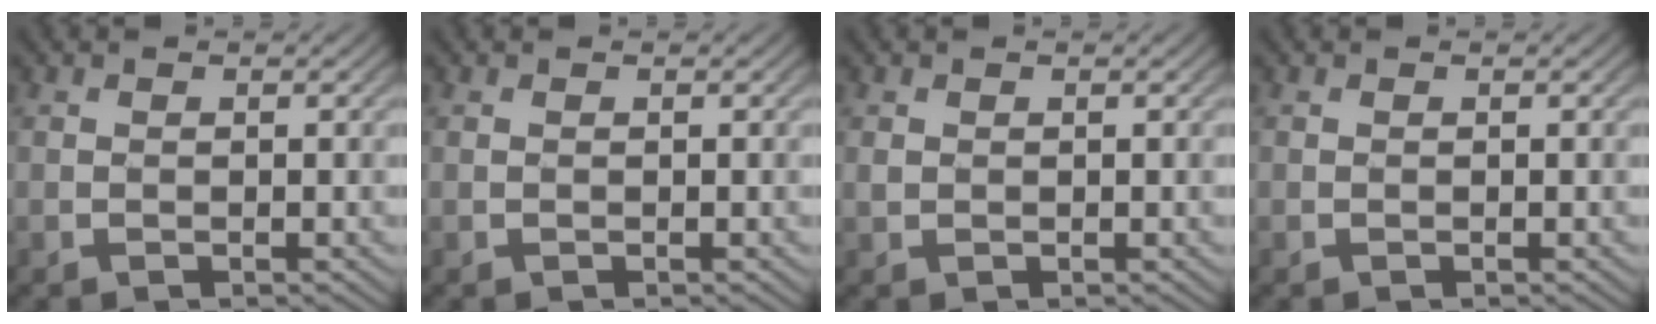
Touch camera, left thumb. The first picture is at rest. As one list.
[{"total": 0.0}, {"total": 0.9, "force": [0.3, 0.8, 0.3], "torque": [-0.018, 0.000, 0.005]}, {"total": 0.0}]